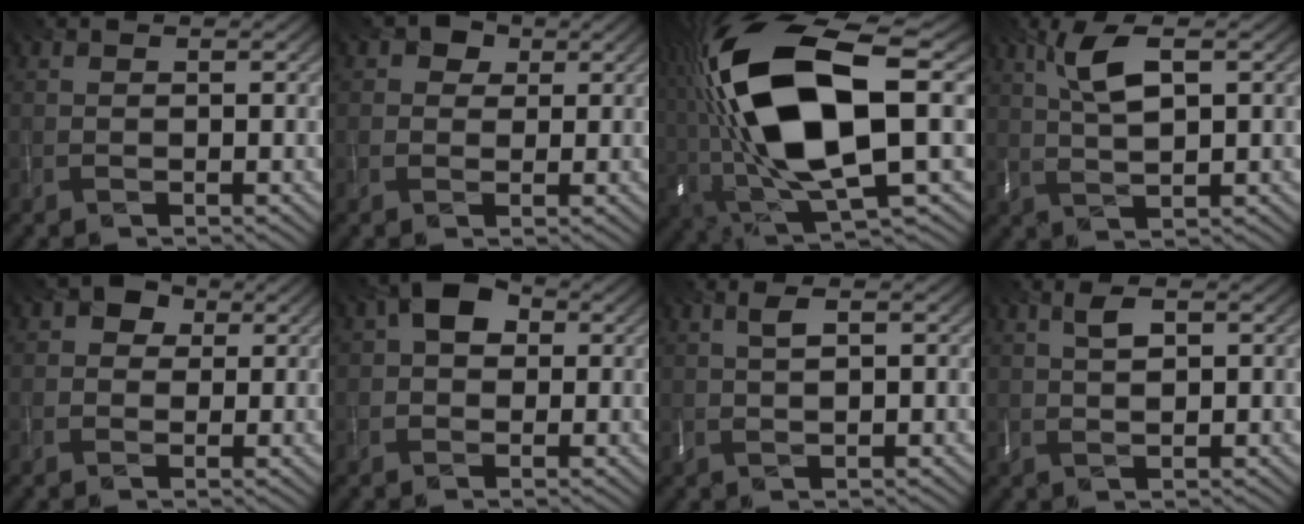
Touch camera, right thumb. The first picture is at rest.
{"total": 3.0, "force": [1.2, 2.4, 1.3], "torque": [-0.024, 0.003, 0.014]}
{"total": 19.2, "force": [0.7, 7.9, 17.5], "torque": [-0.368, -0.023, 0.018]}
{"total": 5.5, "force": [2.0, 1.3, 4.9], "torque": [-0.112, 0.005, 0.043]}
{"total": 3.4, "force": [1.0, 2.8, 1.6], "torque": [-0.032, 0.007, 0.008]}
{"total": 4.2, "force": [0.9, 3.0, 2.8], "torque": [-0.047, 0.012, 0.003]}
{"total": 1.8, "force": [0.6, 0.1, 1.7], "torque": [-0.040, 0.007, 0.015]}
{"total": 2.3, "force": [0.9, 0.6, 2.0], "torque": [-0.046, 0.005, 0.021]}